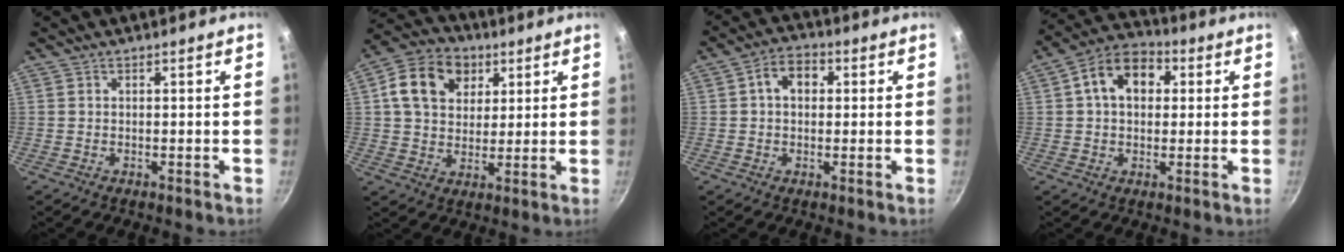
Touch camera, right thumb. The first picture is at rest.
{"total": 13.1, "force": [4.5, 10.0, 7.0], "torque": [-0.105, 0.003, 0.064]}
{"total": 6.2, "force": [1.2, 4.5, 4.1], "torque": [-0.044, 0.012, 0.009]}
{"total": 11.2, "force": [2.5, 8.0, 7.4], "torque": [-0.092, 0.022, 0.022]}